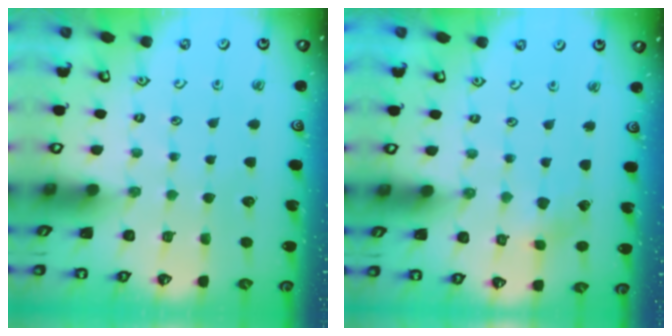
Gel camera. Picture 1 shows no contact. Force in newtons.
{"total": 2.1, "press": 2.1, "slide": 0.2}